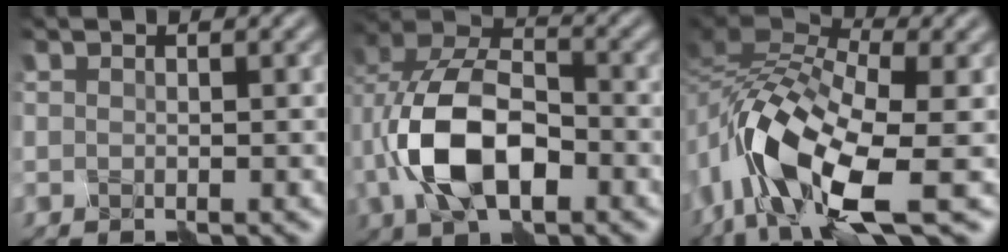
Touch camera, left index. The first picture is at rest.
{"total": 9.4, "force": [-2.8, 5.3, 7.2], "torque": [-0.162, 0.007, -0.060]}
{"total": 11.8, "force": [-5.3, 4.7, 9.5], "torque": [-0.189, 0.001, -0.110]}